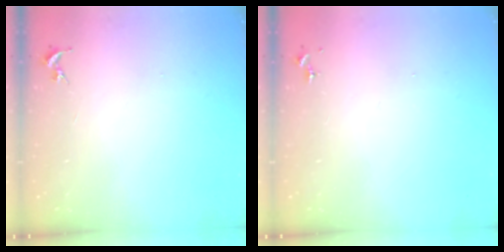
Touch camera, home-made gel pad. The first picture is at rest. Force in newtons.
{"total": 0.0}